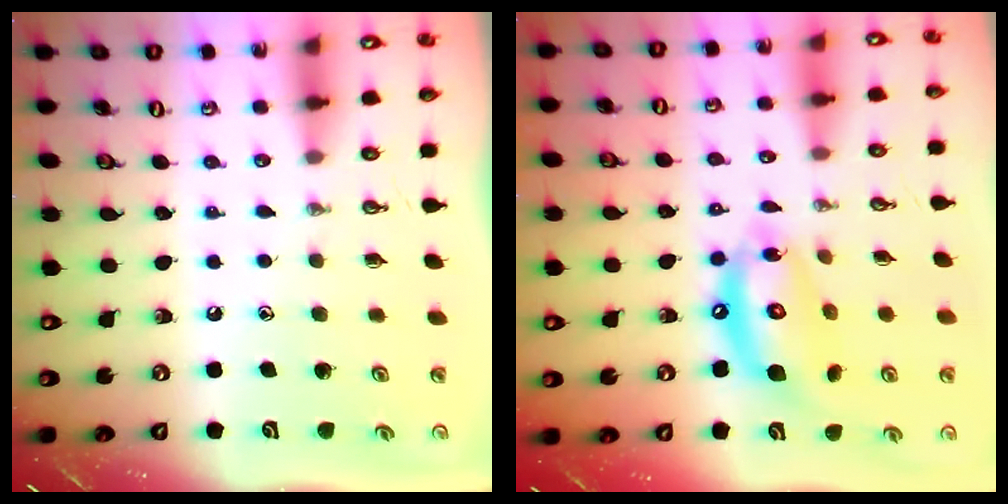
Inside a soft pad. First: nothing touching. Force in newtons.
{"total": 14.4, "press": 14.3, "slide": 1.7}